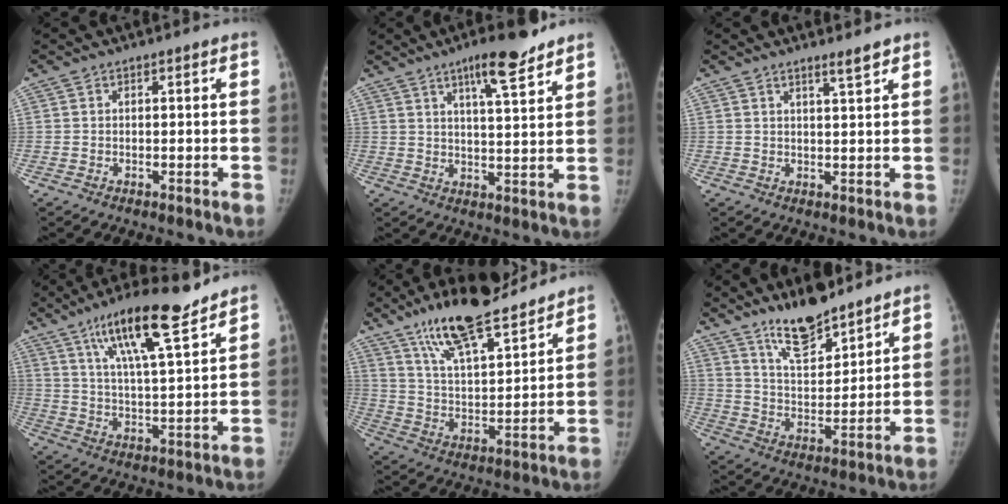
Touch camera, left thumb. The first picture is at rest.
{"total": 9.6, "force": [6.5, 1.6, 6.8], "torque": [-0.091, -0.037, 0.098]}
{"total": 2.7, "force": [2.1, 0.1, 1.6], "torque": [-0.017, -0.019, 0.033]}
{"total": 15.4, "force": [10.3, 2.8, 11.1], "torque": [-0.177, -0.045, 0.180]}
{"total": 18.4, "force": [14.0, 5.0, 10.7], "torque": [-0.151, -0.063, 0.244]}
{"total": 11.9, "force": [9.4, 3.7, 6.2], "torque": [-0.079, -0.068, 0.171]}